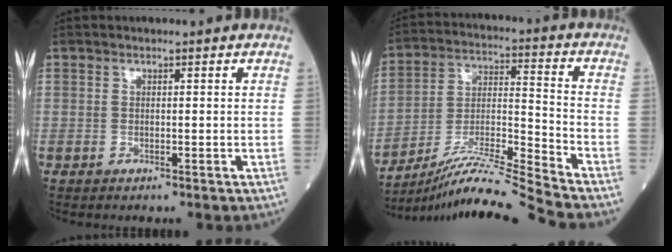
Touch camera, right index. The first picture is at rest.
{"total": 14.6, "force": [-13.2, -3.6, 5.0], "torque": [-0.084, 0.002, -0.238]}